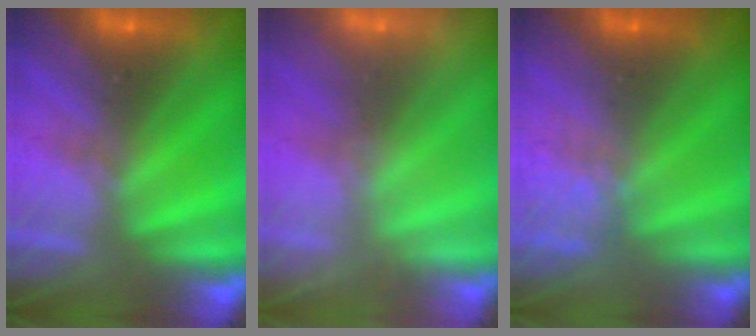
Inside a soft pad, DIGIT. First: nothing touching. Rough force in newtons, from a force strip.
{"total": 2.5}
{"total": 1.8}